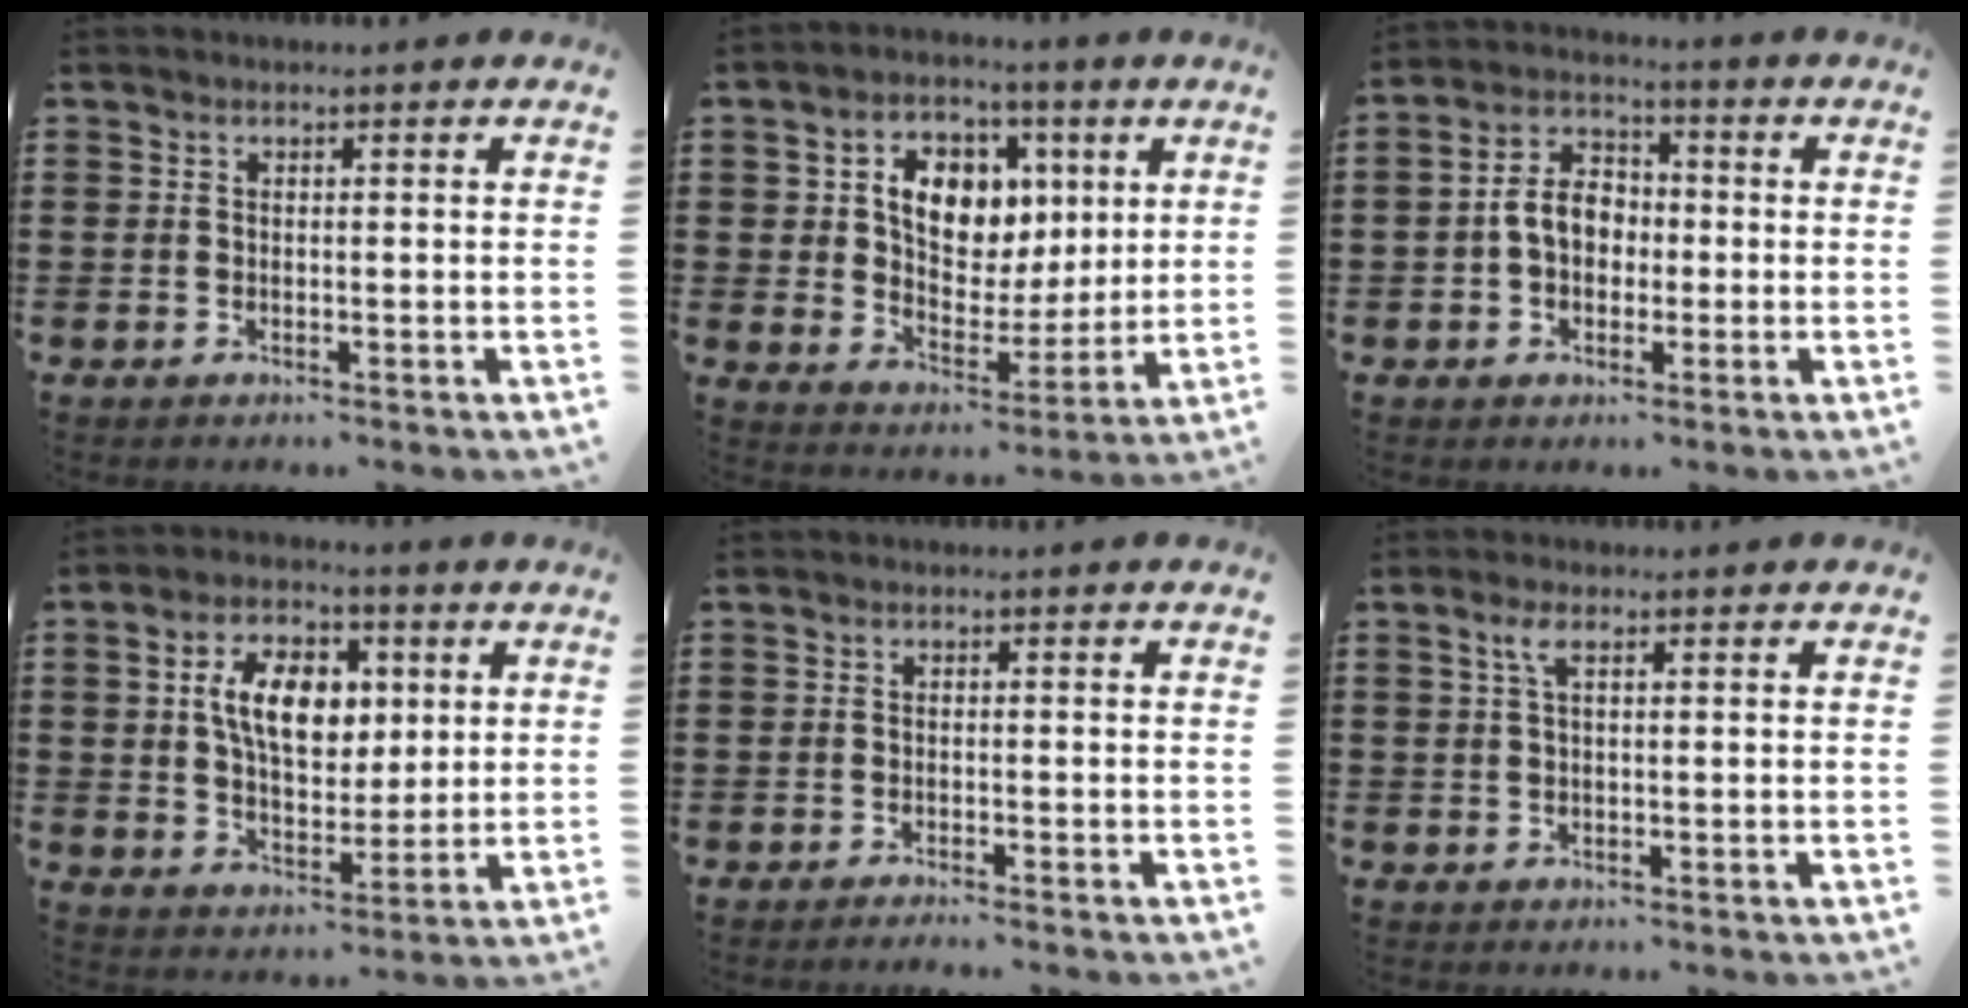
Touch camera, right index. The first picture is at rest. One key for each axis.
{"total": 9.2, "fx": 2.9, "fy": 6.9, "fz": 5.3, "tx": -0.111, "ty": 0.012, "tz": 0.047}
{"total": 6.0, "fx": -0.8, "fy": 4.4, "fz": 4.1, "tx": -0.097, "ty": 0.008, "tz": -0.021}
{"total": 9.3, "fx": 2.0, "fy": 5.8, "fz": 7.0, "tx": -0.143, "ty": 0.013, "tz": 0.031}
{"total": 1.0, "fx": -0.9, "fy": -0.2, "fz": 0.2, "tx": -0.005, "ty": 0.000, "tz": -0.019}
{"total": 2.0, "fx": 0.6, "fy": 0.5, "fz": 1.8, "tx": -0.039, "ty": 0.006, "tz": 0.010}